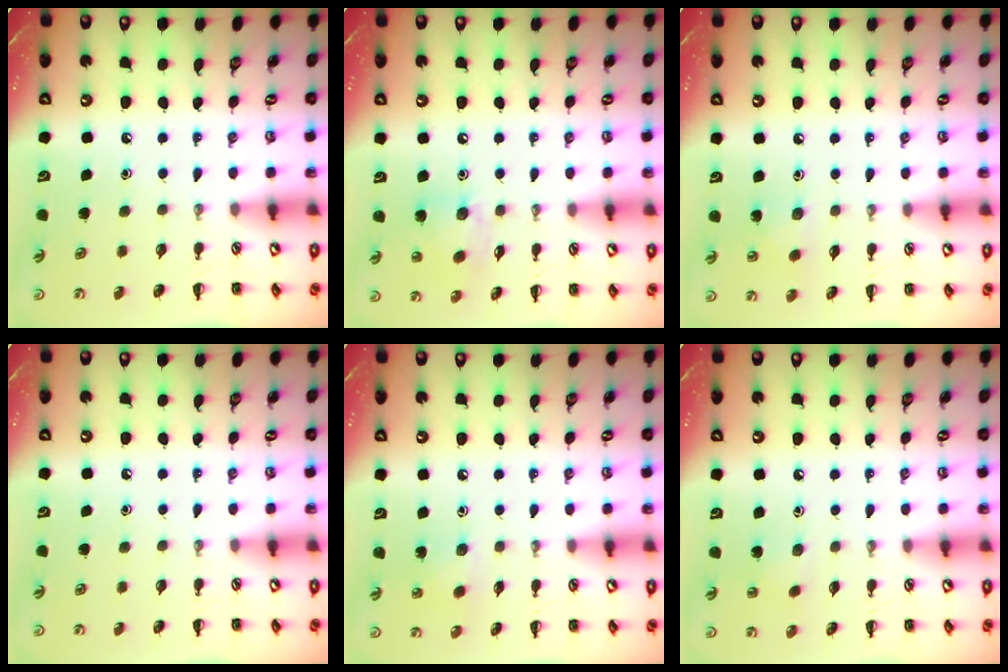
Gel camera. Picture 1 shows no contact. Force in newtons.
{"total": 10.2, "press": 10.0, "slide": 2.2}
{"total": 4.3, "press": 4.1, "slide": 1.2}
{"total": 0.0}
{"total": 2.9, "press": 2.8, "slide": 0.6}
{"total": 2.4, "press": 2.4, "slide": 0.4}